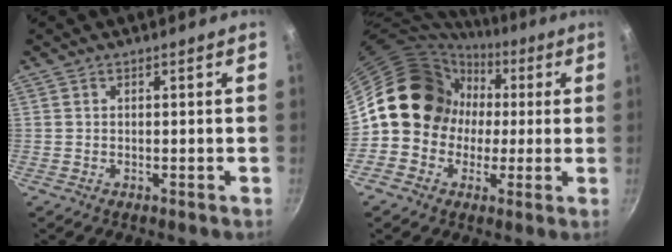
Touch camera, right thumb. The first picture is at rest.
{"total": 14.6, "force": [0.9, 13.2, 6.3], "torque": [-0.053, 0.030, 0.001]}